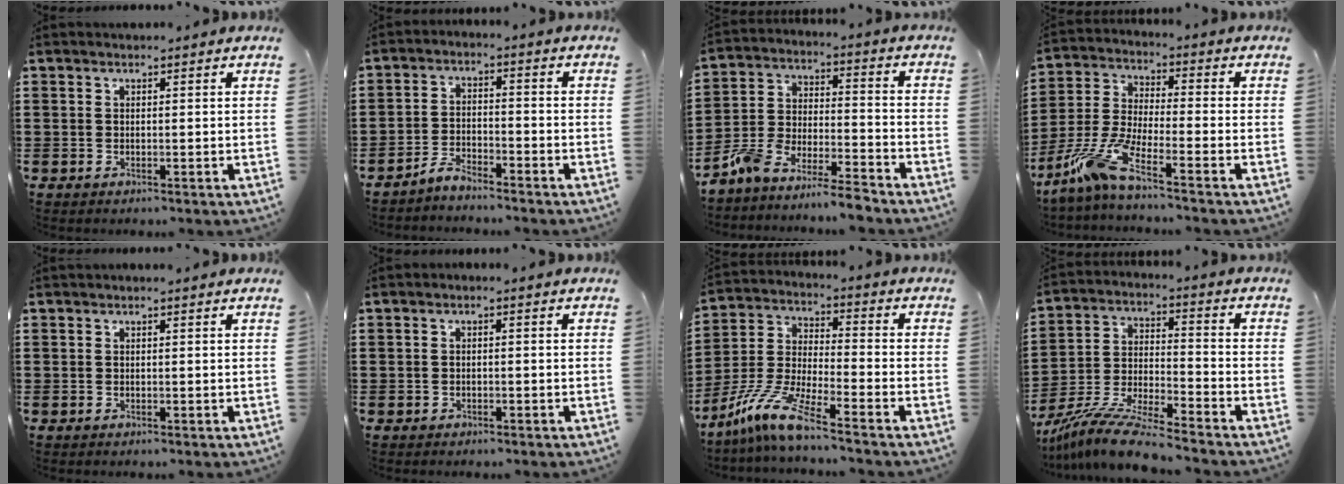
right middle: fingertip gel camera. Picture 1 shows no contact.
{"total": 3.2, "force": [-3.1, 0.1, 0.8], "torque": [-0.025, 0.002, -0.064]}
{"total": 7.0, "force": [-6.9, -0.1, 1.4], "torque": [-0.037, 0.003, -0.138]}
{"total": 8.3, "force": [-5.7, 0.9, 6.1], "torque": [-0.153, -0.022, -0.117]}
{"total": 0.7, "force": [0.7, 0.1, 0.0], "torque": [-0.002, 0.000, 0.014]}
{"total": 0.0}
{"total": 9.2, "force": [-7.3, 0.4, 5.6], "torque": [-0.135, -0.012, -0.149]}
{"total": 9.9, "force": [-9.1, -0.1, 3.8], "torque": [-0.079, 0.005, -0.180]}